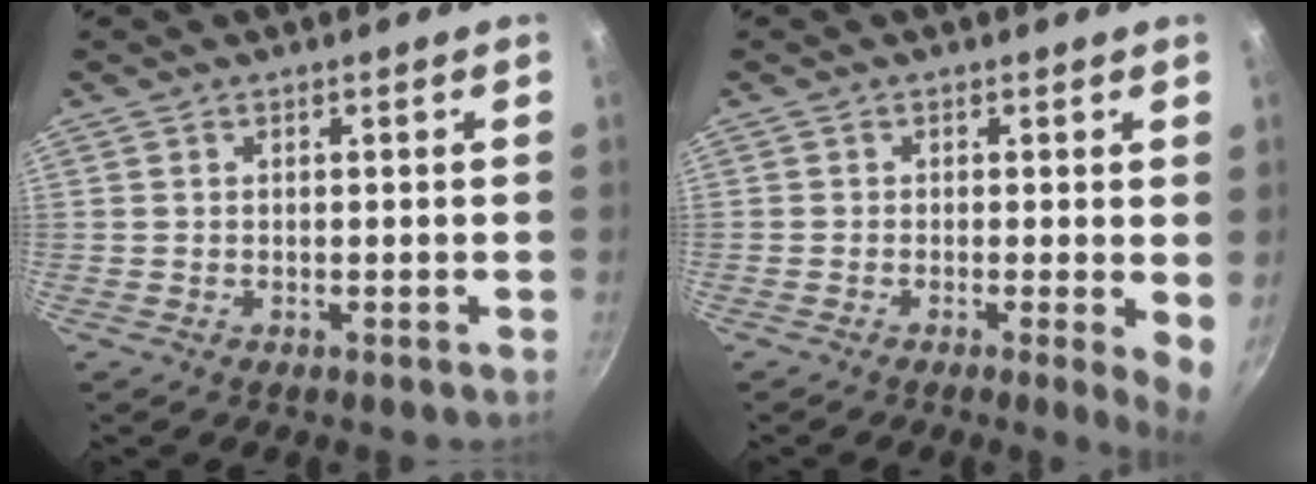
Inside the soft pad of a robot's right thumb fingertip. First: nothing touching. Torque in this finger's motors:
{"motor_torque": [0.03, 0.22, -0.12, -0.07, 0.07]}